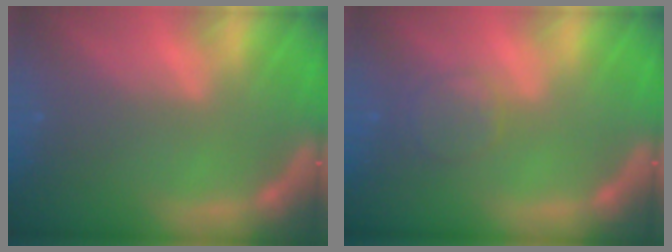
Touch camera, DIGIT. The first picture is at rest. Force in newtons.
{"total": 2.9}